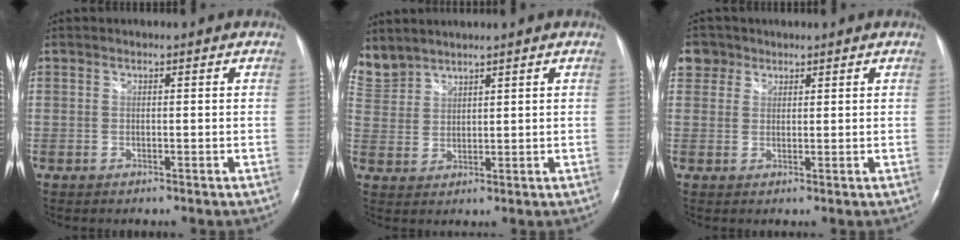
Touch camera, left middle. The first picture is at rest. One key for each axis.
{"total": 6.5, "fx": 6.1, "fy": 2.3, "fz": 0.5, "tx": -0.026, "ty": 0.012, "tz": 0.139}
{"total": 3.9, "fx": 2.3, "fy": 3.1, "fz": 0.2, "tx": -0.003, "ty": 0.013, "tz": 0.042}